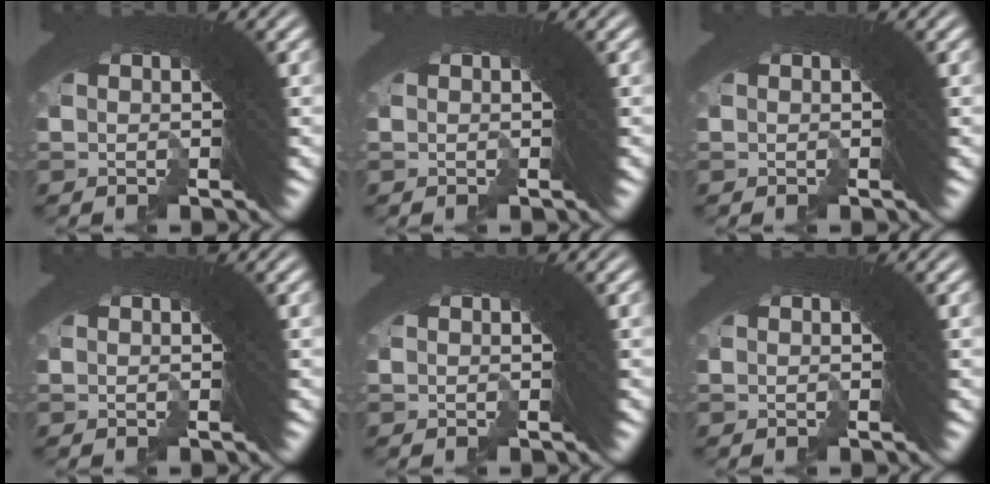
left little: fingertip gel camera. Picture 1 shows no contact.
{"total": 0.0}
{"total": 0.0}
{"total": 0.0}
{"total": 0.0}
{"total": 0.0}